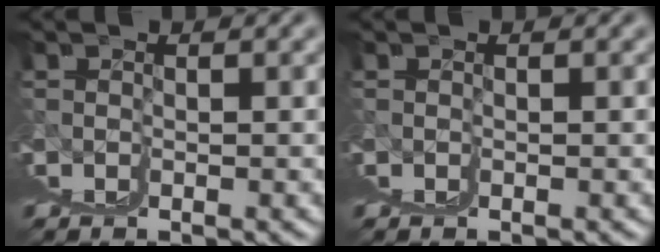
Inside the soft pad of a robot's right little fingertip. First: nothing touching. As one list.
[{"total": 0.0}]